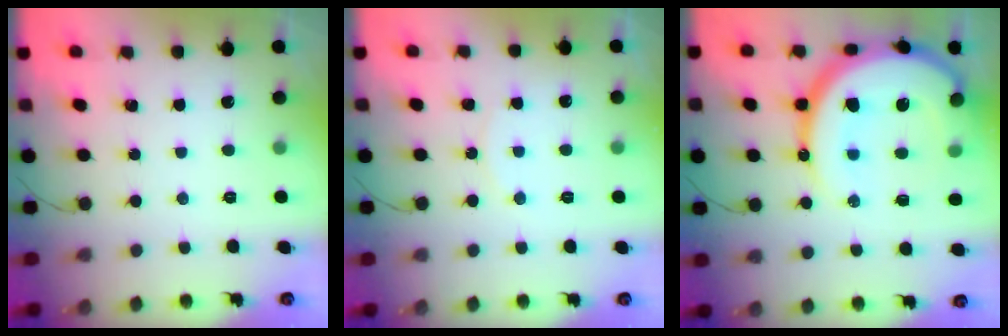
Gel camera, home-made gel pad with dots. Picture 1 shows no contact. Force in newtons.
{"total": 5.3, "press": 5.3, "slide": 0.5}
{"total": 24.6, "press": 24.5, "slide": 2.3}